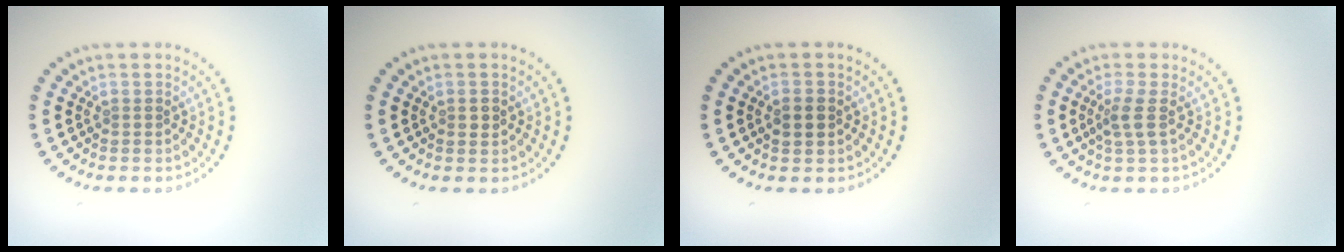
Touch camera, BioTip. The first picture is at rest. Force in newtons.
{"total": 1.0, "press": 1.0, "slide": 0.1}
{"total": 2.3, "press": 2.3, "slide": 0.2}
{"total": 2.1, "press": 1.6, "slide": 1.4}